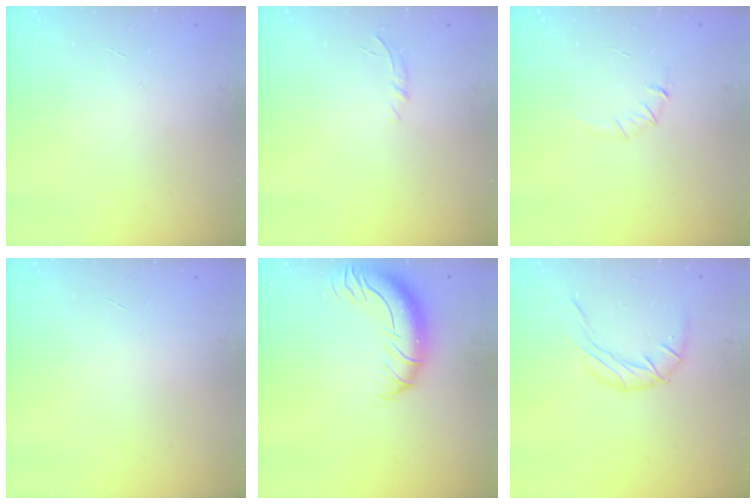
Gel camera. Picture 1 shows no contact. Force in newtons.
{"total": 5.5, "press": 5.1, "slide": 2.0}
{"total": 4.2, "press": 4.0, "slide": 1.3}
{"total": 0.0}
{"total": 13.3, "press": 13.0, "slide": 2.9}
{"total": 8.5, "press": 8.5, "slide": 0.7}